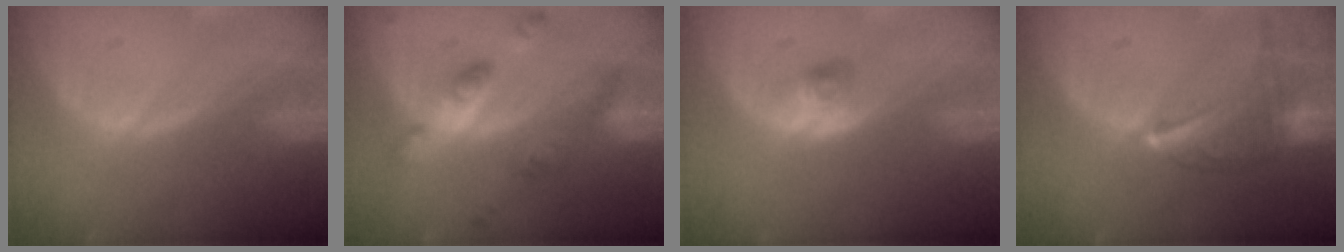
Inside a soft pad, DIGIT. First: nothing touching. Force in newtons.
{"total": 7.2, "press": 7.2, "slide": 0.6}
{"total": 2.6, "press": 2.4, "slide": 1.0}
{"total": 9.0, "press": 8.0, "slide": 4.2}